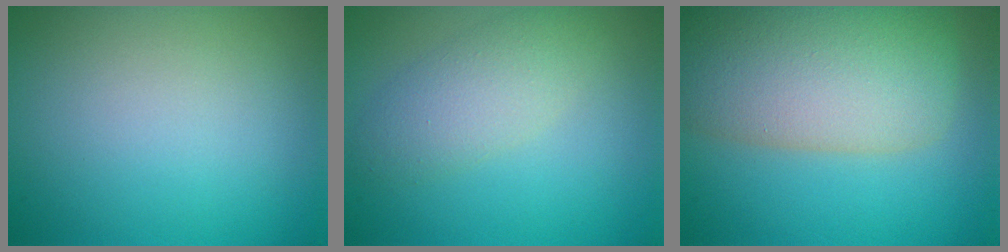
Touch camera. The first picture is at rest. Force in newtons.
{"total": 3.3, "press": 3.3, "slide": 0.0}
{"total": 10.6, "press": 10.6, "slide": 0.5}